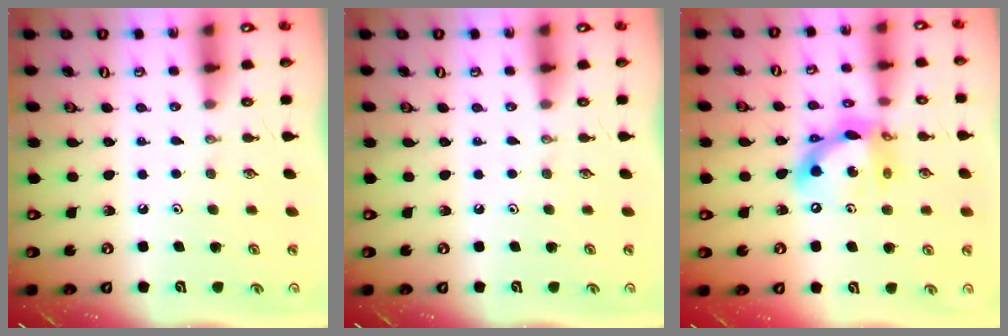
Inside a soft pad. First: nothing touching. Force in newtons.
{"total": 0.0}
{"total": 13.3, "press": 13.2, "slide": 1.4}